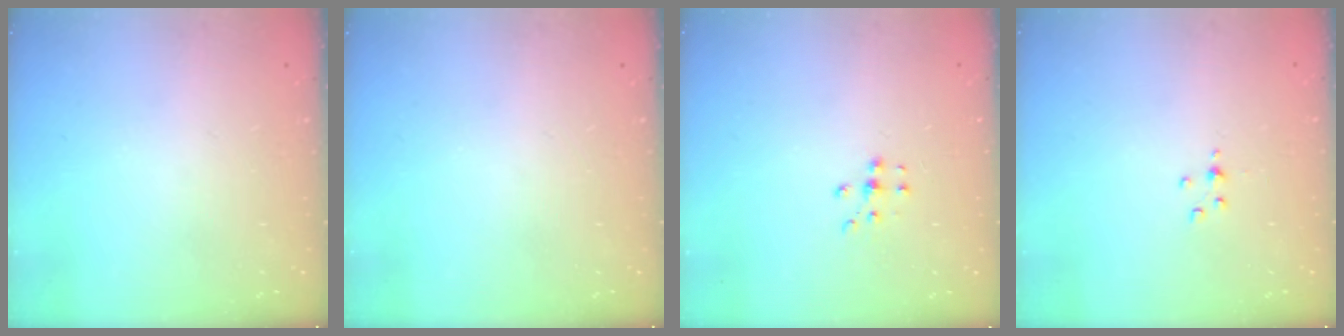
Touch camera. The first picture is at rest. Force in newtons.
{"total": 0.0}
{"total": 5.0, "press": 5.0, "slide": 0.7}
{"total": 3.0, "press": 3.0, "slide": 0.5}